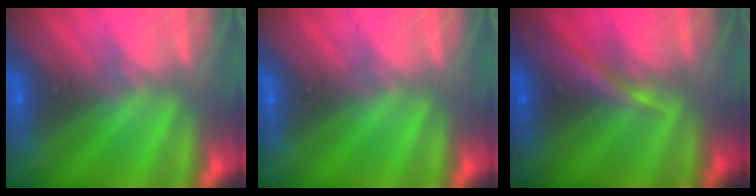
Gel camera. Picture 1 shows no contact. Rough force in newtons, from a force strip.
{"total": 0.0}
{"total": 2.3}